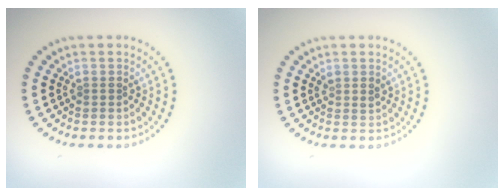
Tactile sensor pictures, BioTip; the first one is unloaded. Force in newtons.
{"total": 0.9, "press": 0.9, "slide": 0.3}